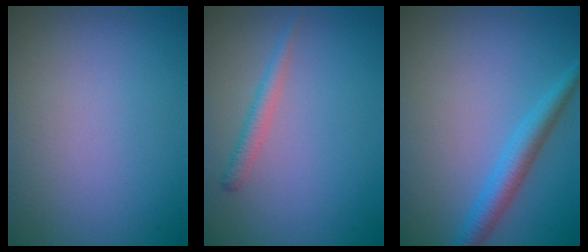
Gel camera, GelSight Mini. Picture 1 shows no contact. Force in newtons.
{"total": 1.5, "press": 1.5, "slide": 0.1}
{"total": 3.1, "press": 3.1, "slide": 0.1}